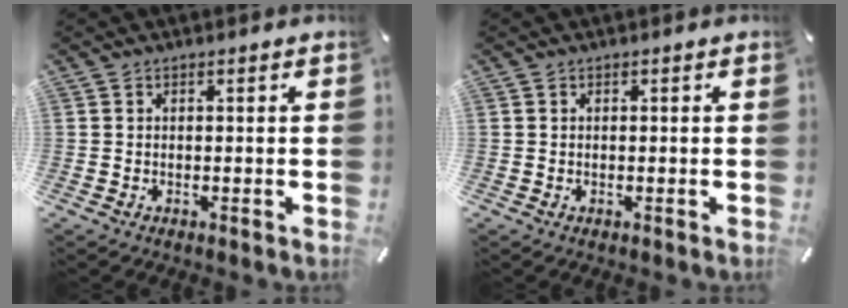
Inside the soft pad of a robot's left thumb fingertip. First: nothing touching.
{"total": 0.0}